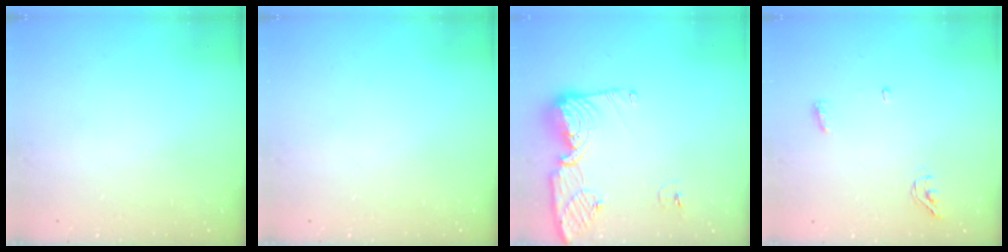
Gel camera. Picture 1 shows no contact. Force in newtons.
{"total": 0.0}
{"total": 11.7, "press": 11.7, "slide": 1.2}
{"total": 4.3, "press": 4.0, "slide": 1.4}